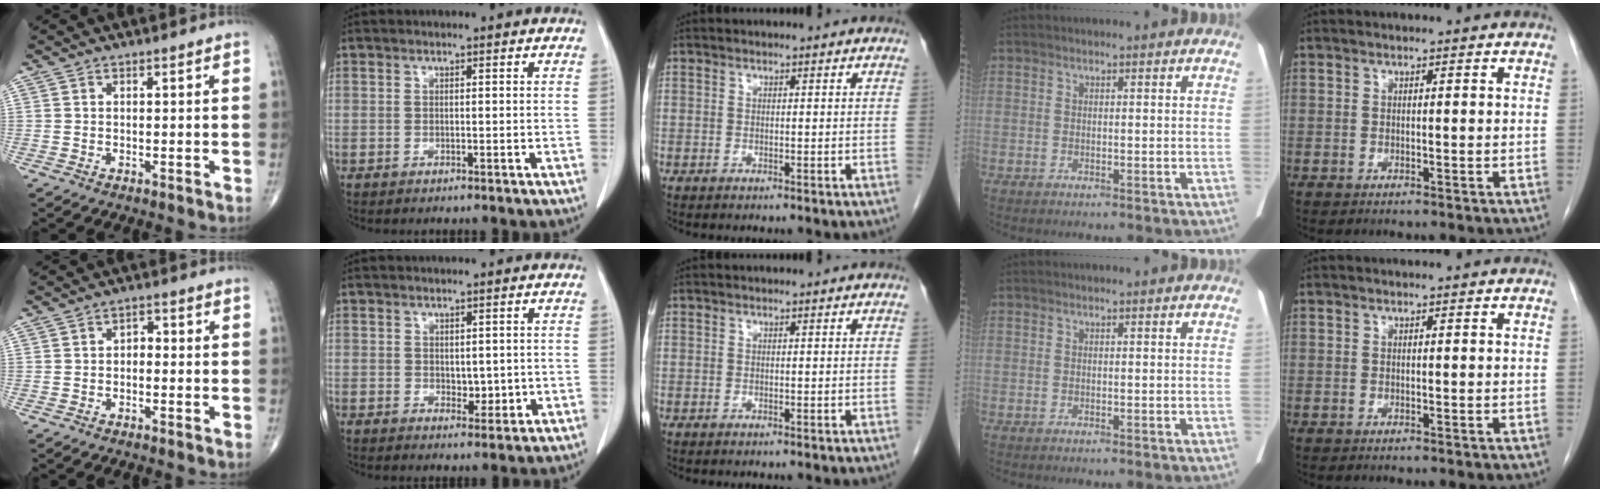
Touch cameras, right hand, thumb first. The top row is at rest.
{"thumb": {"total": 2.0, "force": [-0.4, 1.4, 1.4], "torque": [-0.010, 0.013, -0.015]}, "index": {"total": 2.6, "force": [0.1, 1.7, 2.0], "torque": [-0.024, -0.005, 0.009]}}